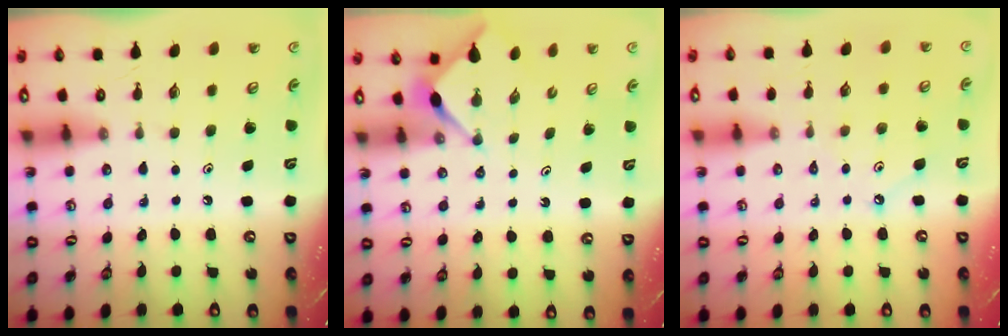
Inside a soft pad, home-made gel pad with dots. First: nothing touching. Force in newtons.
{"total": 2.9, "press": 2.9, "slide": 0.4}
{"total": 3.0, "press": 3.0, "slide": 0.3}